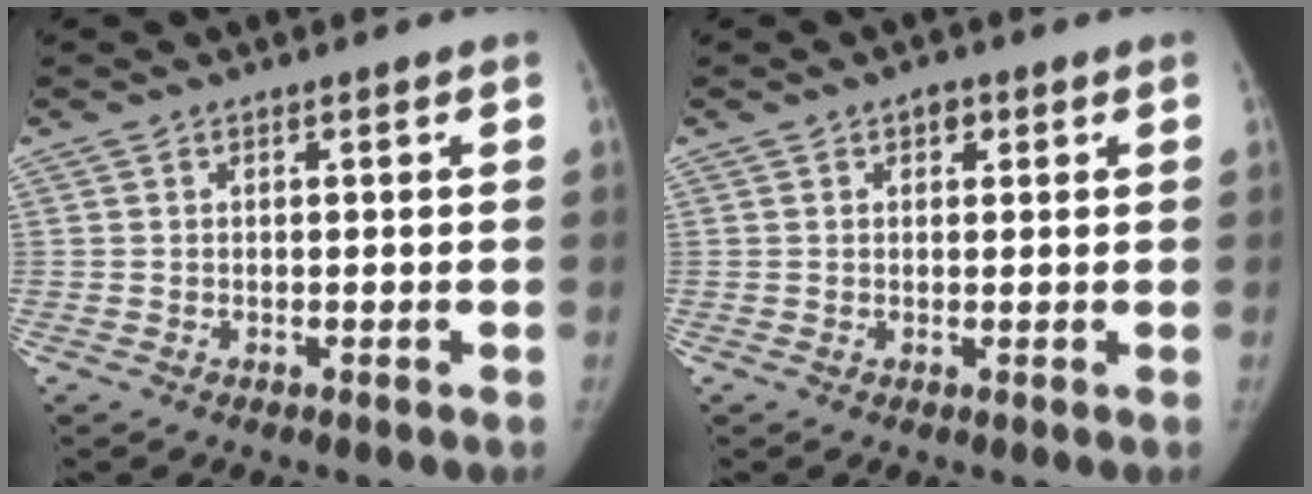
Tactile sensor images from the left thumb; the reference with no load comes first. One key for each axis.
{"total": 2.1, "fx": 1.0, "fy": 1.4, "fz": 1.1, "tx": -0.004, "ty": -0.001, "tz": 0.010}